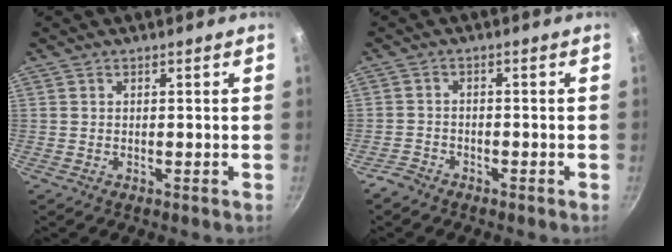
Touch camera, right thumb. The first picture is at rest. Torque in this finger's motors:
{"motor_torque": [-0.03, 0.09, 0.04, 0.18, 0.01]}